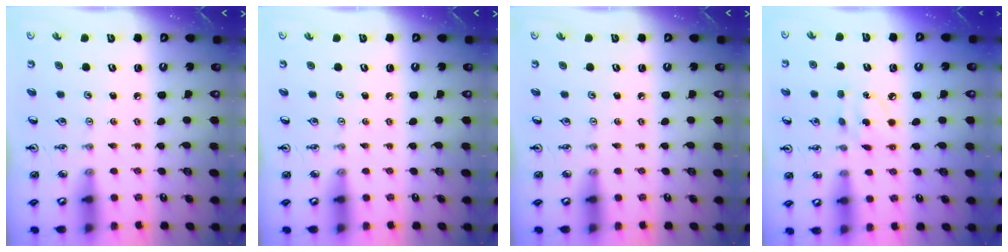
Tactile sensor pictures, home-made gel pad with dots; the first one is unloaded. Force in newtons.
{"total": 0.0}
{"total": 0.0}
{"total": 4.4, "press": 4.3, "slide": 0.5}